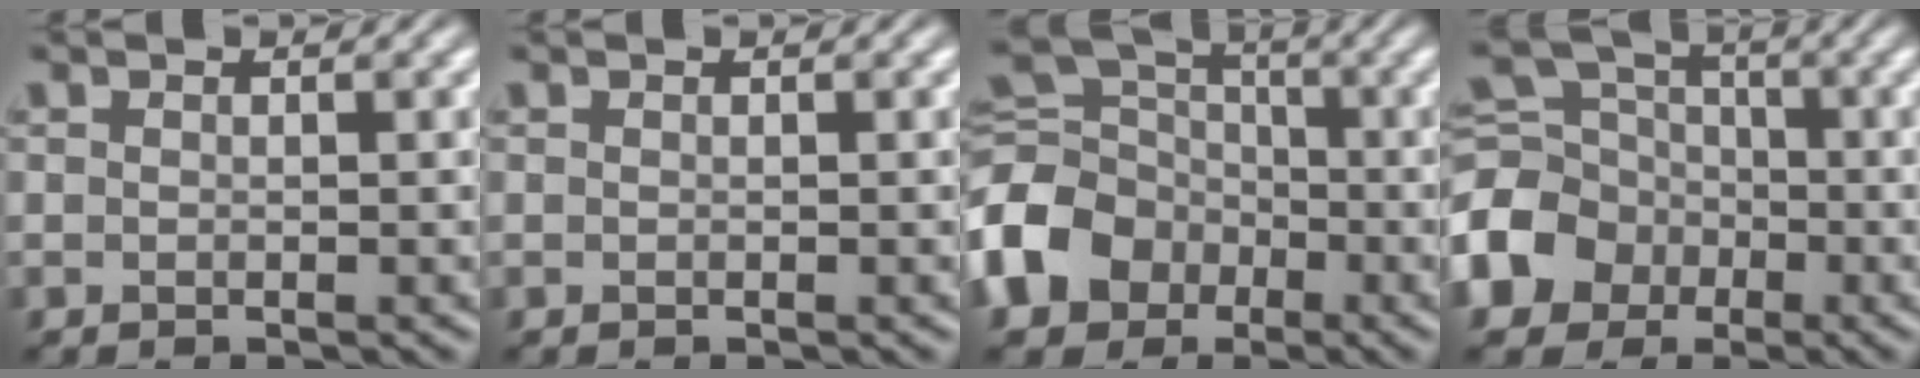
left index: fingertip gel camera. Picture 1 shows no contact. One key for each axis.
{"total": 0.0}
{"total": 9.5, "fx": -3.4, "fy": 7.5, "fz": 4.7, "tx": -0.125, "ty": -0.004, "tz": -0.083}
{"total": 7.6, "fx": -2.9, "fy": 6.2, "fz": 3.3, "tx": -0.087, "ty": 0.002, "tz": -0.072}